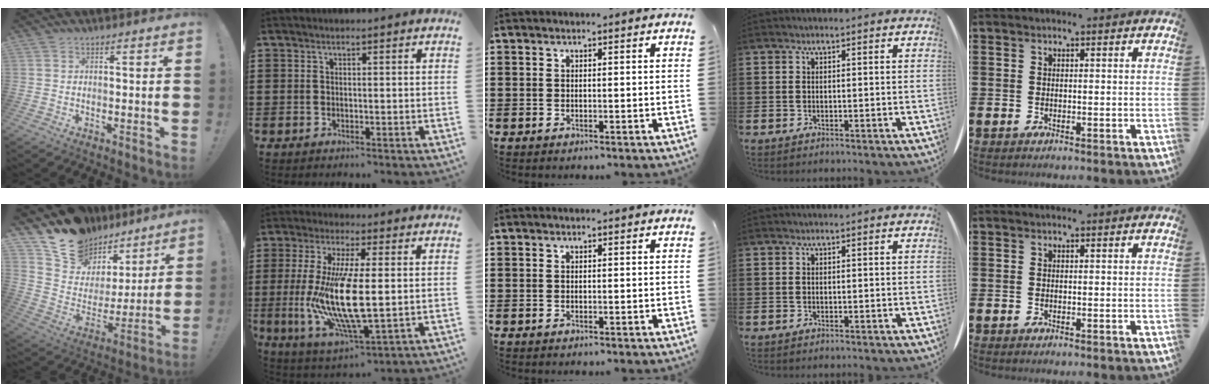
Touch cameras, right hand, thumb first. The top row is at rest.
{"thumb": {"total": 15.1, "force": [12.5, 8.2, 2.2], "torque": [-0.053, -0.105, 0.243]}, "index": {"total": 13.4, "force": [0.0, 4.4, 12.6], "torque": [-0.278, -0.020, -0.004]}}